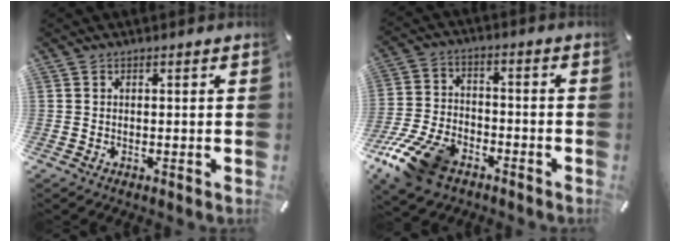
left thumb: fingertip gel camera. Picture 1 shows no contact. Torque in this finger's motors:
{"motor_torque": [-0.16, 2.89, 0.52, 0.48, 0.30]}